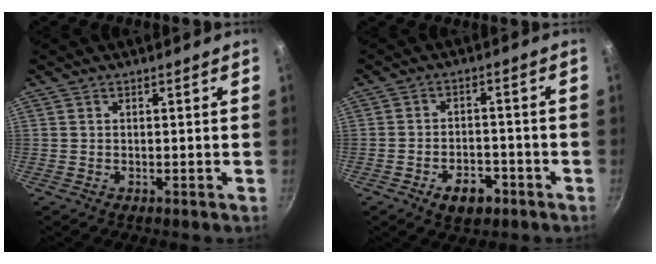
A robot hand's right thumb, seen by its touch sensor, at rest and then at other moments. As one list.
[{"total": 6.5, "force": [-3.5, 3.9, 3.9], "torque": [-0.044, 0.022, -0.049]}]